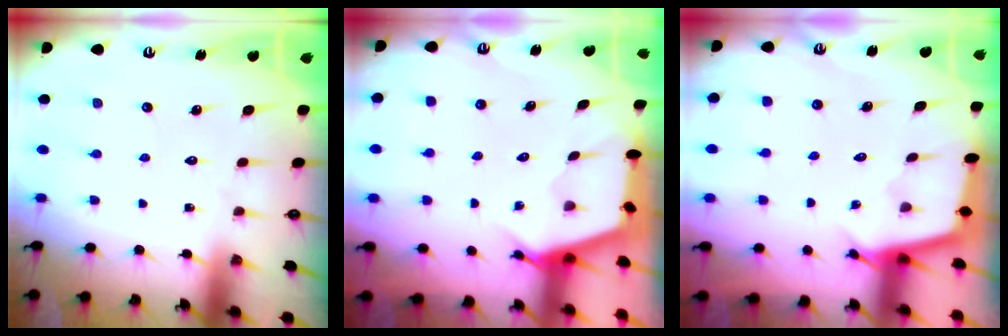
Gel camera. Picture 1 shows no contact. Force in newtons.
{"total": 2.8, "press": 2.8, "slide": 0.3}
{"total": 2.5, "press": 2.5, "slide": 0.2}